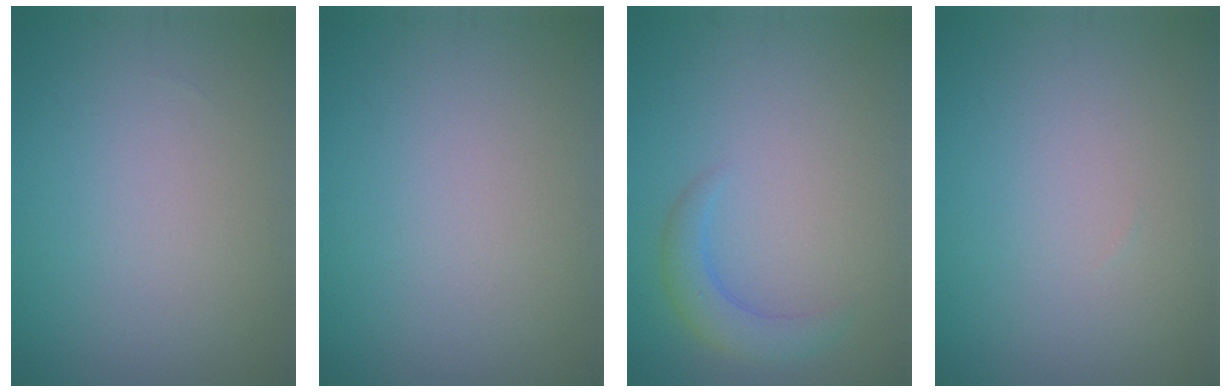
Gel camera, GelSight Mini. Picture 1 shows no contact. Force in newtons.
{"total": 0.0}
{"total": 2.4, "press": 2.4, "slide": 0.1}
{"total": 0.0}